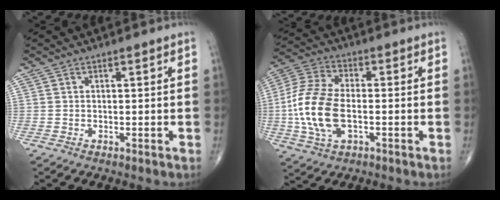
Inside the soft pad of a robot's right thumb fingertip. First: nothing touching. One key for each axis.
{"total": 14.6, "fx": -2.2, "fy": 7.9, "fz": 12.0, "tx": -0.263, "ty": 0.012, "tz": -0.042}